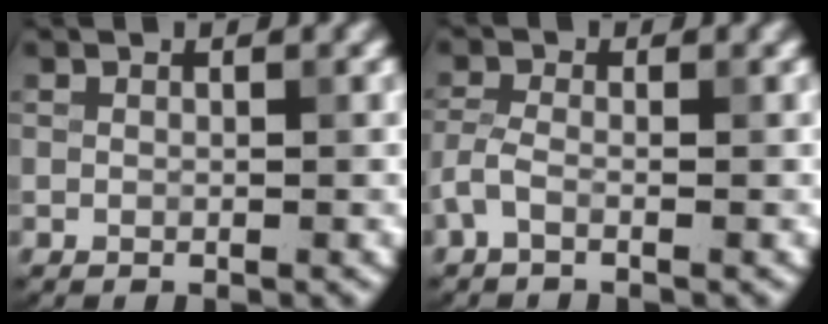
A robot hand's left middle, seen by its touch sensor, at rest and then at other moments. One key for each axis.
{"total": 1.8, "fx": -0.9, "fy": 0.7, "fz": 1.4, "tx": -0.036, "ty": 0.001, "tz": -0.026}